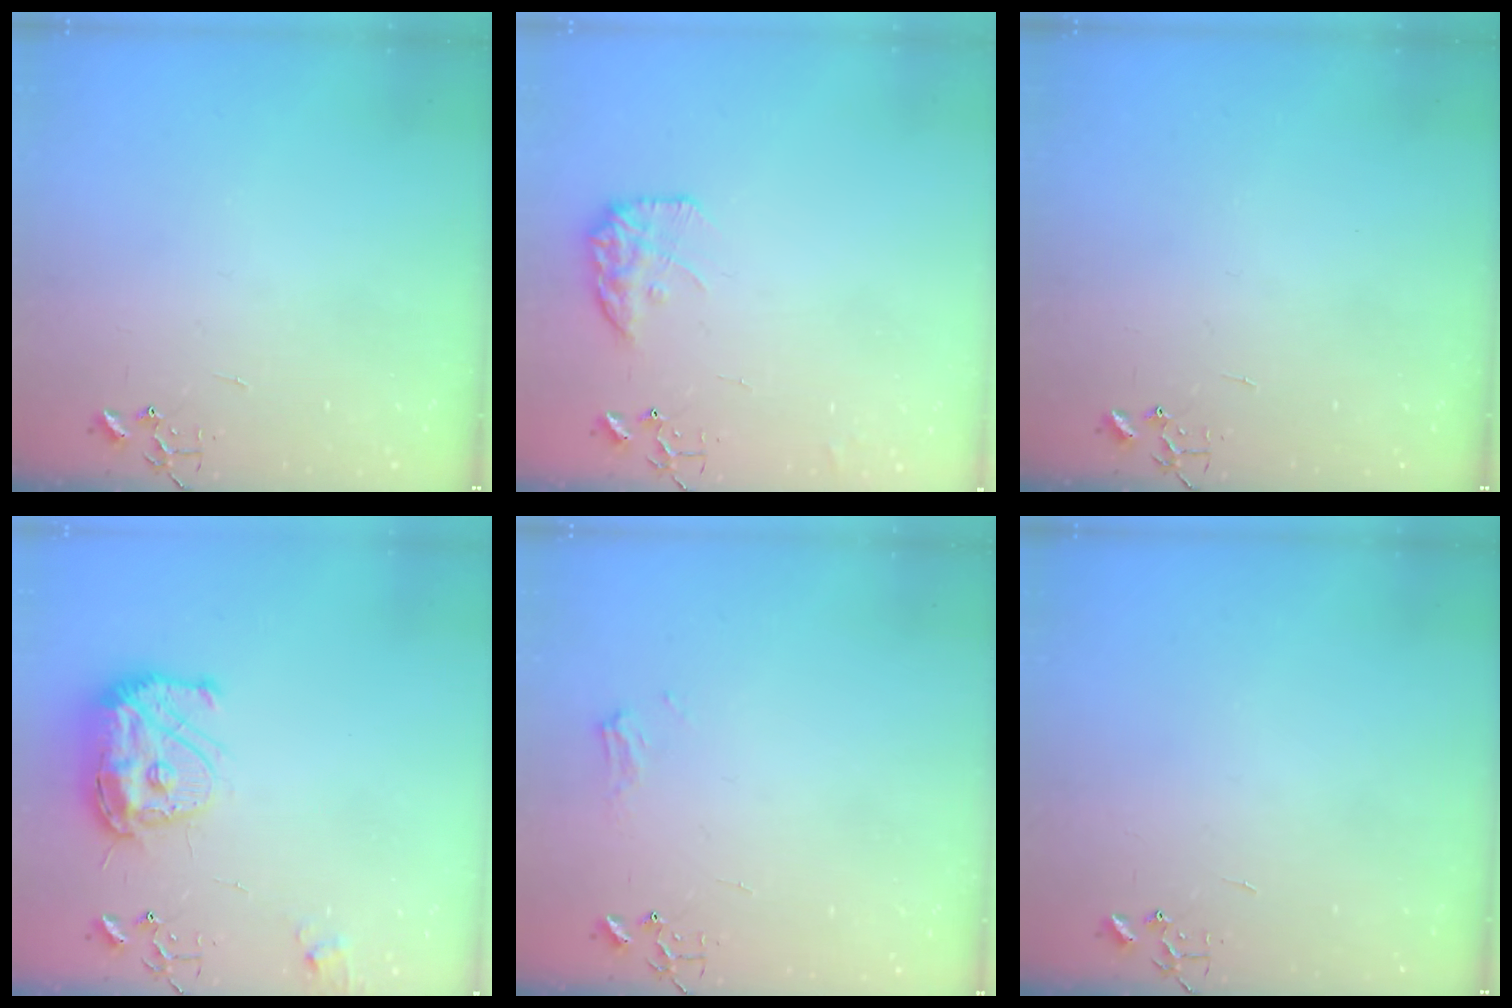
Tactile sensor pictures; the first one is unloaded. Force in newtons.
{"total": 12.1, "press": 12.0, "slide": 0.6}
{"total": 0.0}
{"total": 16.6, "press": 16.5, "slide": 1.6}
{"total": 6.7, "press": 6.7, "slide": 0.7}
{"total": 0.0}